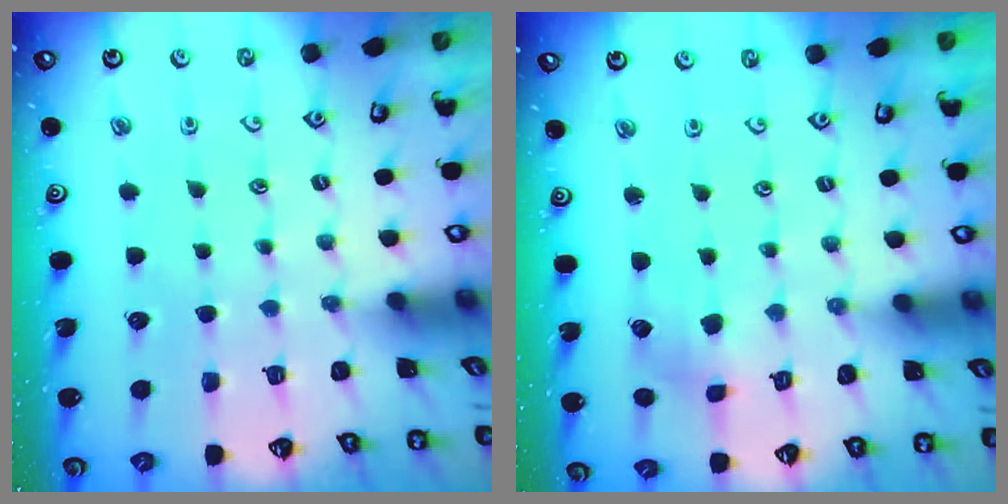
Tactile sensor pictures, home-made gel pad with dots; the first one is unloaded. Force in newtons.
{"total": 2.5, "press": 2.5, "slide": 0.6}